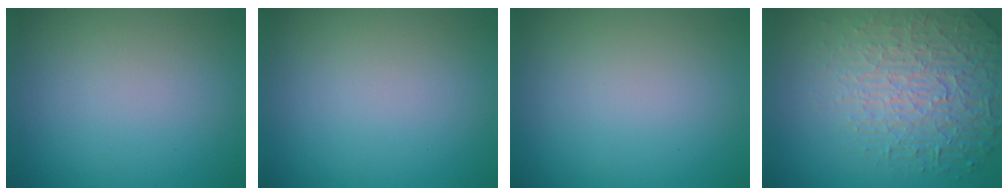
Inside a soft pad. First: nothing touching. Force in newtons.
{"total": 0.0}
{"total": 0.0}
{"total": 7.4, "press": 5.3, "slide": 5.1}